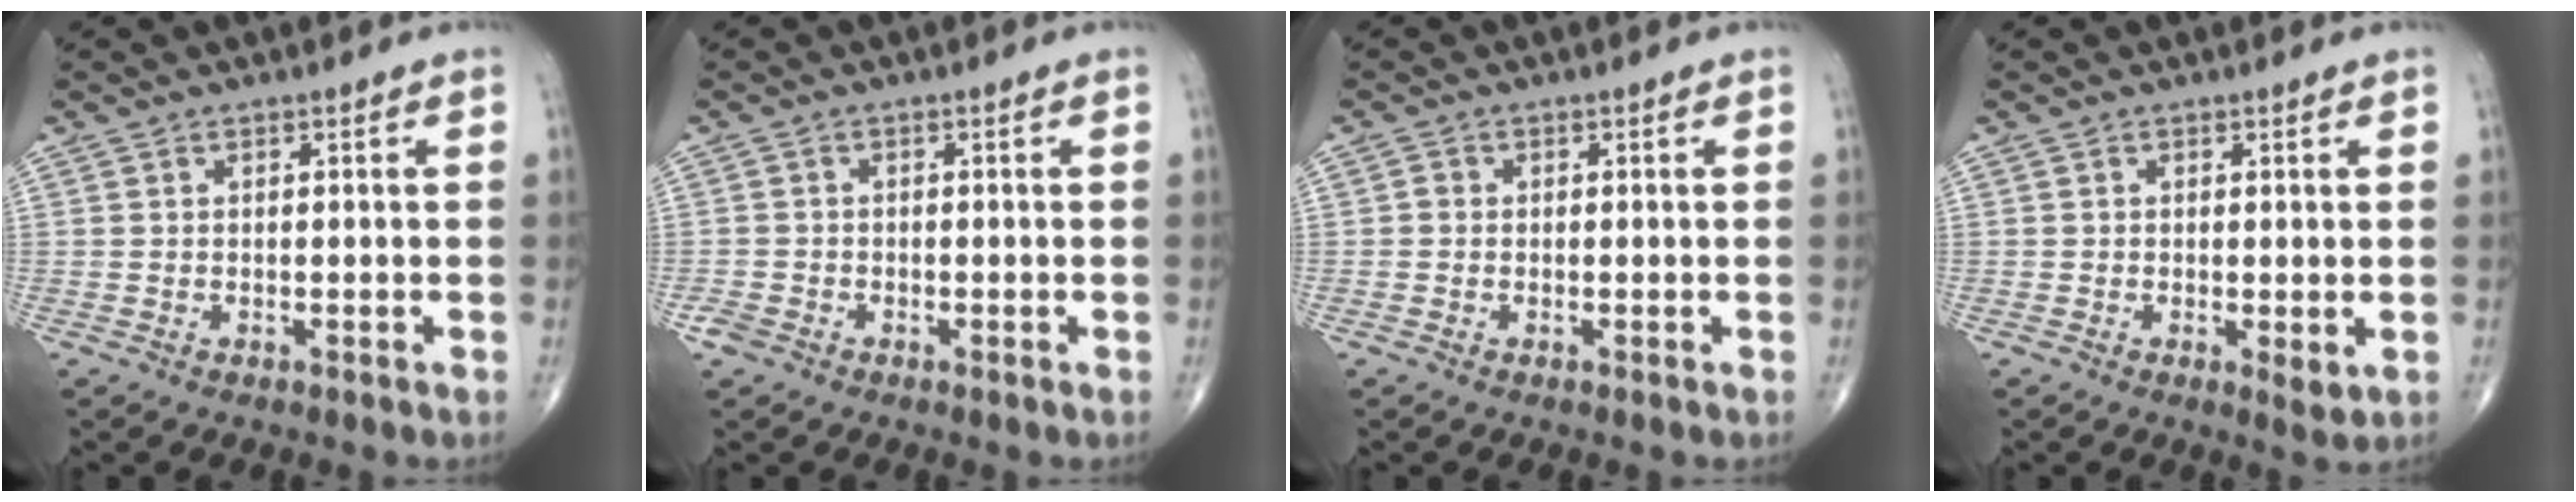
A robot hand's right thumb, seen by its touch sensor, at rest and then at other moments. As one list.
[{"total": 1.9, "force": [-1.2, 1.3, 0.7], "torque": [-0.014, 0.002, -0.024]}, {"total": 0.9, "force": [-0.1, 0.8, 0.3], "torque": [-0.001, 0.002, -0.005]}, {"total": 2.2, "force": [-0.2, 0.7, 2.1], "torque": [-0.032, -0.009, -0.005]}]